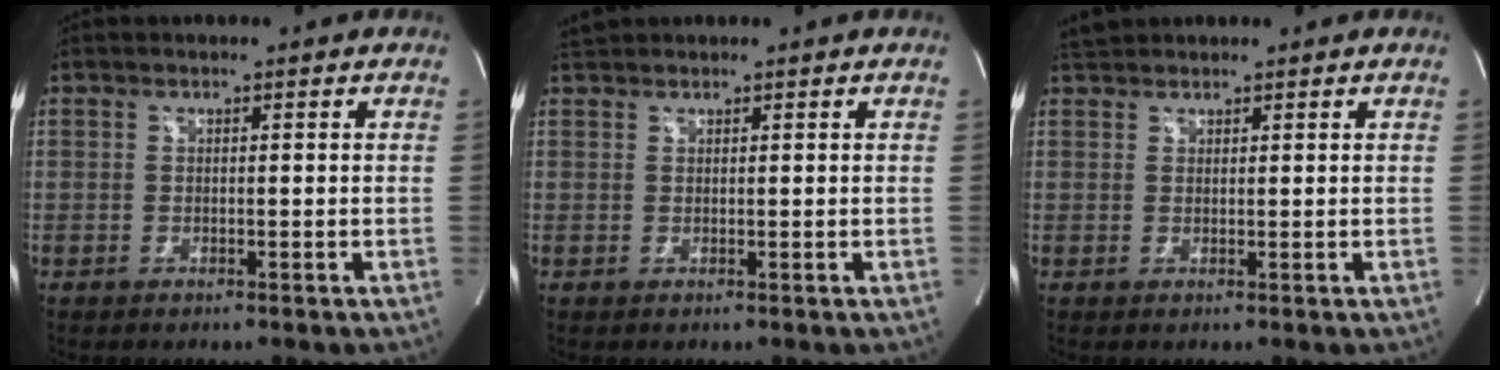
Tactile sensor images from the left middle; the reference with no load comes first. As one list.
[{"total": 1.4, "force": [1.4, 0.3, 0.0], "torque": [-0.011, 0.014, 0.031]}, {"total": 2.2, "force": [2.1, 0.7, 0.1], "torque": [-0.009, 0.016, 0.040]}]